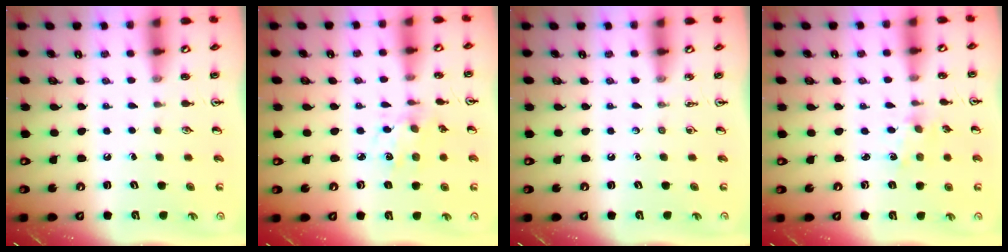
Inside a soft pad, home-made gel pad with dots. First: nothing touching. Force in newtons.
{"total": 3.1, "press": 3.0, "slide": 1.0}
{"total": 0.0}
{"total": 1.0, "press": 0.9, "slide": 0.2}